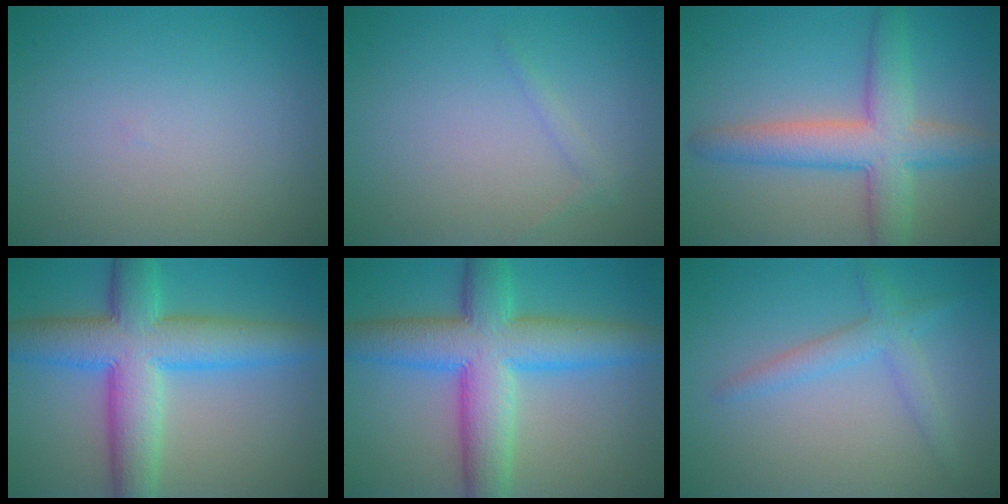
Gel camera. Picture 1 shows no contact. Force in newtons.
{"total": 0.8, "press": 0.8, "slide": 0.1}
{"total": 6.5, "press": 6.5, "slide": 0.3}
{"total": 9.7, "press": 9.7, "slide": 0.2}
{"total": 9.8, "press": 9.8, "slide": 0.1}
{"total": 2.6, "press": 2.6, "slide": 0.1}